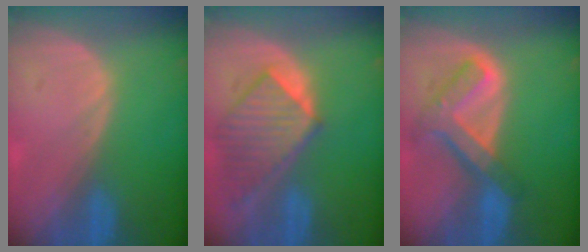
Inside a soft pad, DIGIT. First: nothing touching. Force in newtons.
{"total": 8.5, "press": 7.8, "slide": 3.5}
{"total": 7.7, "press": 6.5, "slide": 4.0}